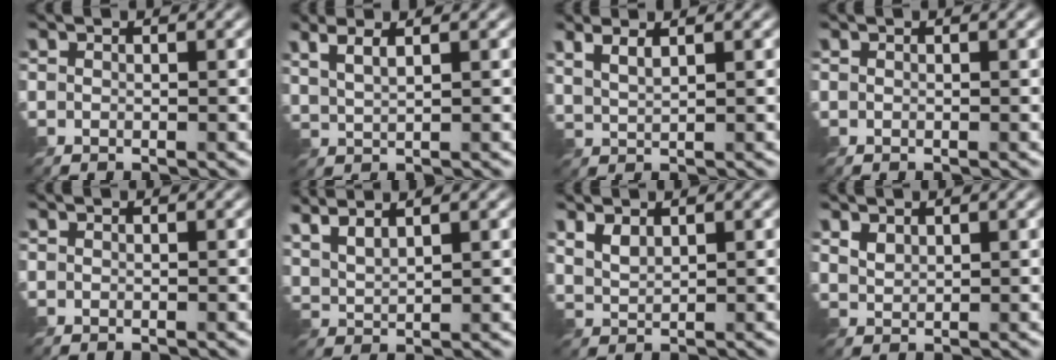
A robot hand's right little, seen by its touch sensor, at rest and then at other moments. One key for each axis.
{"total": 2.9, "fx": 1.8, "fy": 0.9, "fz": 2.1, "tx": -0.028, "ty": 0.001, "tz": 0.029}
{"total": 2.3, "fx": 1.5, "fy": 0.7, "fz": 1.6, "tx": -0.027, "ty": 0.000, "tz": 0.031}
{"total": 0.0}
{"total": 0.0}
{"total": 4.2, "fx": 3.3, "fy": 1.2, "fz": 2.4, "tx": -0.047, "ty": 0.013, "tz": 0.053}
{"total": 1.6, "fx": 1.2, "fy": 0.6, "fz": 0.9, "tx": -0.024, "ty": -0.003, "tz": 0.030}
{"total": 1.4, "fx": 1.1, "fy": 0.6, "fz": 0.6, "tx": -0.018, "ty": -0.001, "tz": 0.027}